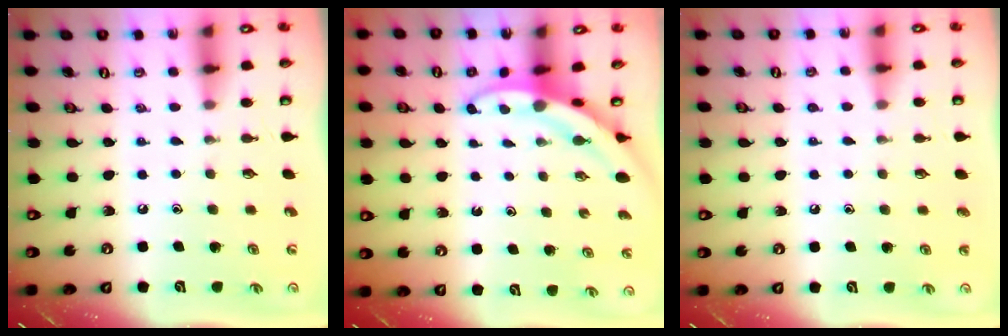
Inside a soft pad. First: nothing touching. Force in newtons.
{"total": 3.3, "press": 3.3, "slide": 0.2}
{"total": 2.5, "press": 2.4, "slide": 0.3}